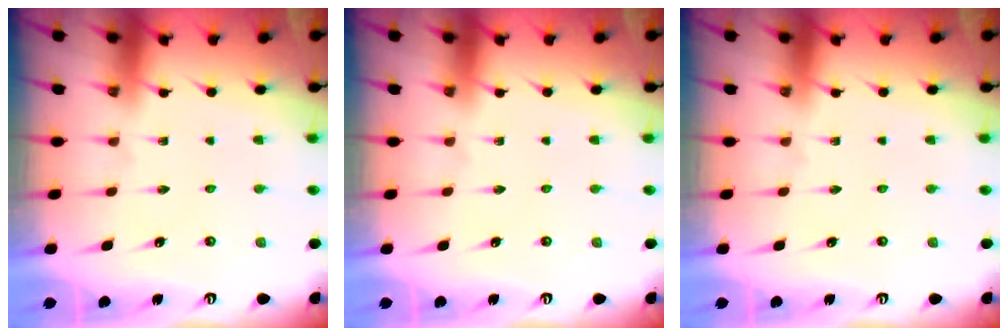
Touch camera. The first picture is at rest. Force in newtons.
{"total": 0.0}
{"total": 0.0}